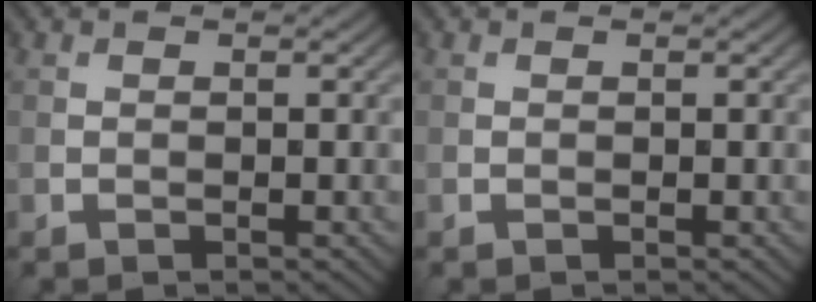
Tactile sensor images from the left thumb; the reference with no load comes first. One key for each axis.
{"total": 0.0}